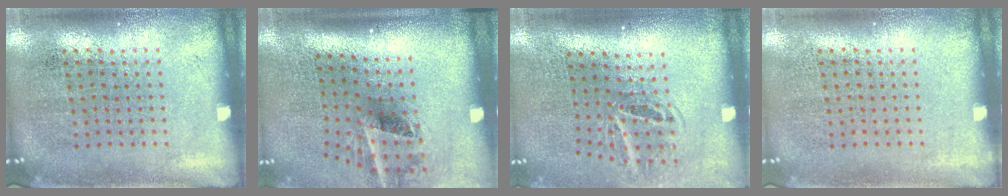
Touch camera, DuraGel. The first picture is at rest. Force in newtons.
{"total": 2.0, "press": 1.3, "slide": 1.5}
{"total": 1.9, "press": 1.2, "slide": 1.5}
{"total": 0.0}